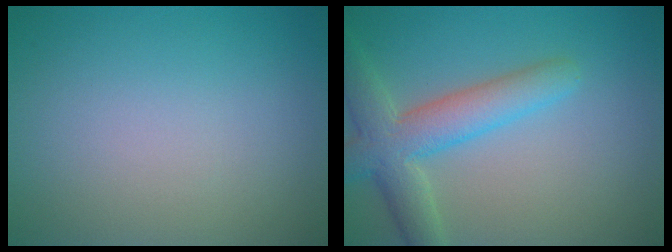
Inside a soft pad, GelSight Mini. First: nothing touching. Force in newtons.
{"total": 5.4, "press": 5.4, "slide": 0.1}